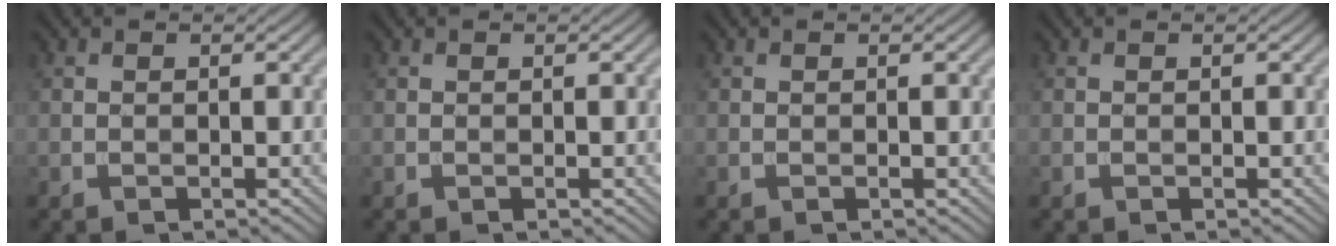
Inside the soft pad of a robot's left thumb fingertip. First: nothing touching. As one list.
[{"total": 0.0}, {"total": 0.0}, {"total": 0.0}]